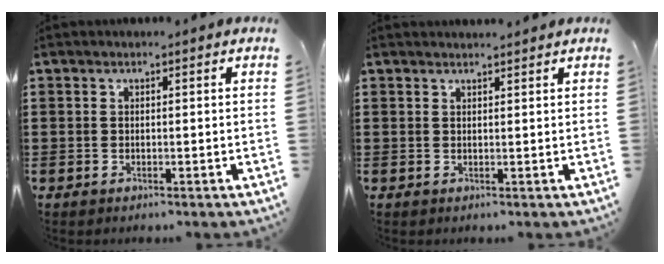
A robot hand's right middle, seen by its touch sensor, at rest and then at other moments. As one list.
[{"total": 1.2, "force": [1.2, -0.1, 0.1], "torque": [-0.003, -0.003, 0.022]}]